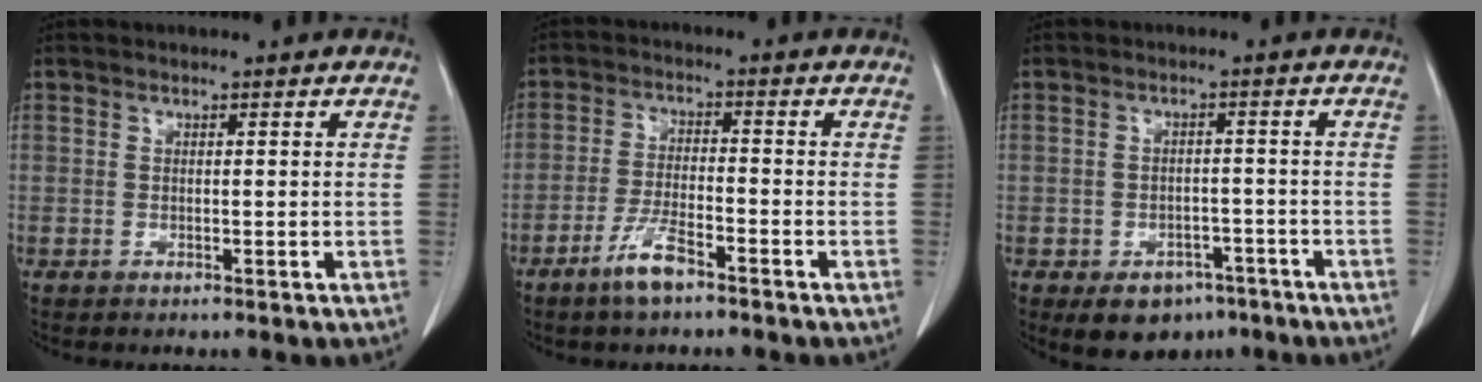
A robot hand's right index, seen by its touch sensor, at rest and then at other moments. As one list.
[{"total": 5.4, "force": [-3.7, 0.9, 3.8], "torque": [-0.078, -0.003, -0.069]}, {"total": 6.8, "force": [-4.3, 4.5, 2.7], "torque": [-0.031, 0.007, -0.054]}]